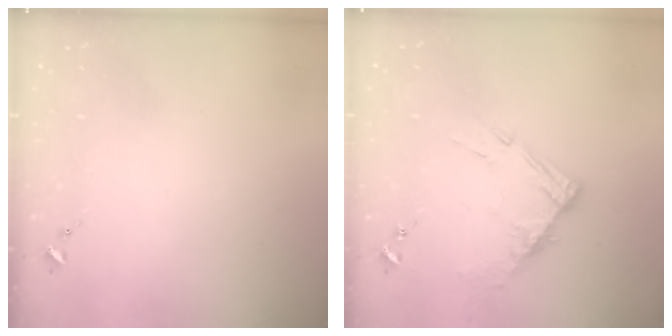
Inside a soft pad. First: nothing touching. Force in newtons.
{"total": 10.1, "press": 10.0, "slide": 1.1}